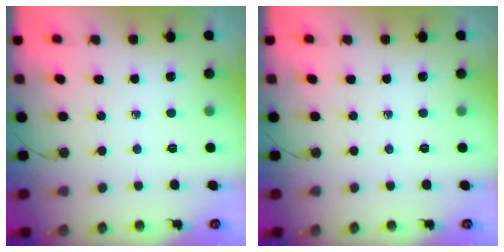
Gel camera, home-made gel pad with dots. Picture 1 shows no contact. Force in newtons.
{"total": 0.0}